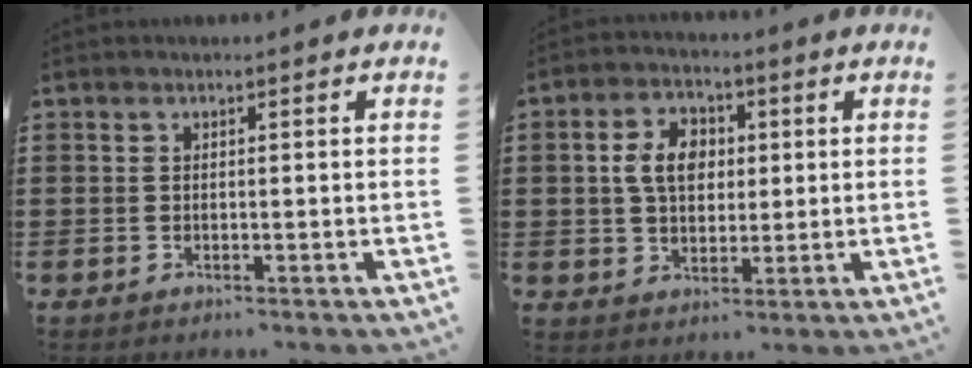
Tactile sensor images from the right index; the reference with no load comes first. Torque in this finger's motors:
{"motor_torque": [0.55, -0.23, 0.61, 0.16]}